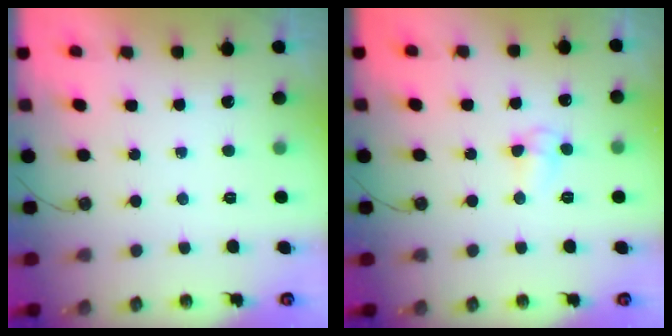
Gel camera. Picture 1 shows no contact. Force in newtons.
{"total": 5.4, "press": 5.4, "slide": 0.7}